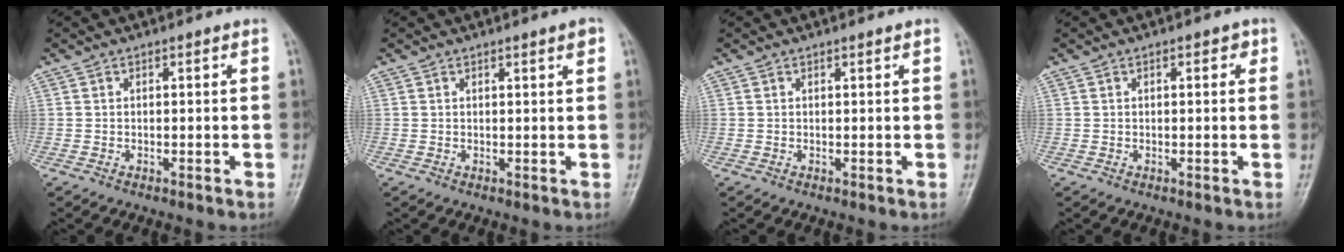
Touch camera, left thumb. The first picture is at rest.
{"total": 1.5, "force": [0.9, 0.1, 1.2], "torque": [-0.017, -0.004, 0.012]}
{"total": 0.5, "force": [0.4, 0.0, 0.4], "torque": [-0.009, -0.002, 0.007]}
{"total": 2.1, "force": [0.7, 1.0, 1.7], "torque": [-0.018, 0.002, 0.006]}